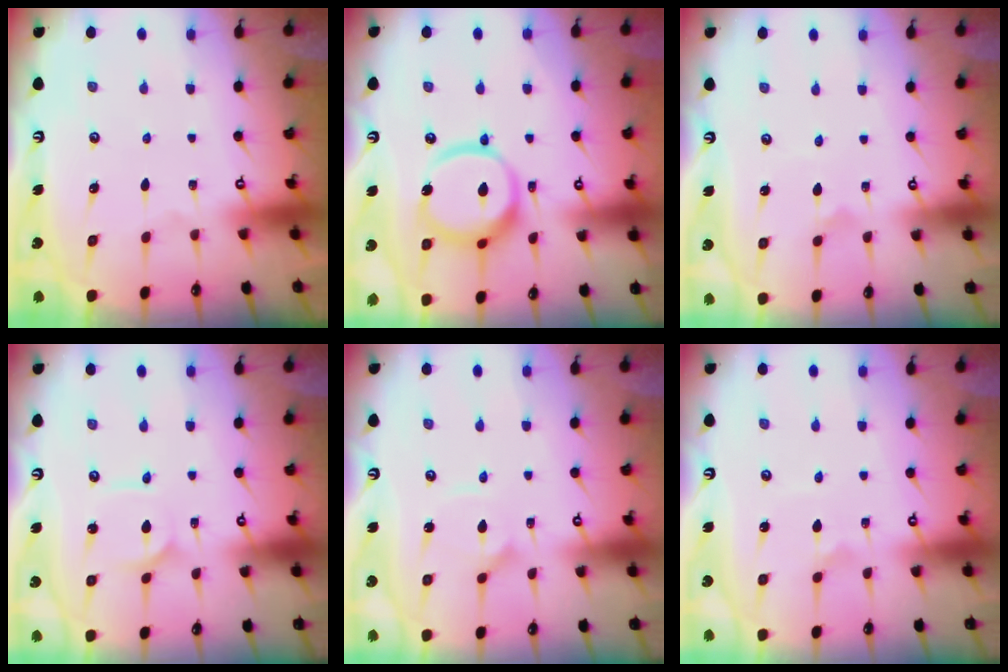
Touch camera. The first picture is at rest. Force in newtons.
{"total": 14.1, "press": 14.0, "slide": 1.8}
{"total": 2.3, "press": 2.3, "slide": 0.0}
{"total": 2.3, "press": 2.3, "slide": 0.3}
{"total": 3.9, "press": 3.8, "slide": 0.4}
{"total": 1.3, "press": 1.3, "slide": 0.3}